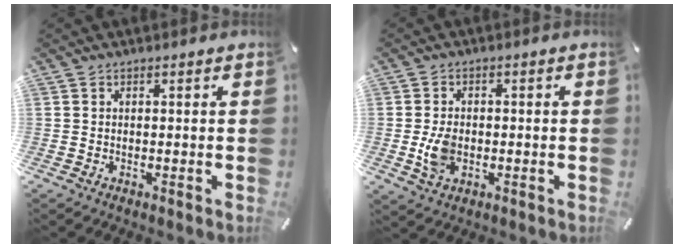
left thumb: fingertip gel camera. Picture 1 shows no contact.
{"total": 6.0, "force": [-1.0, 4.2, 4.2], "torque": [-0.089, -0.004, -0.022]}